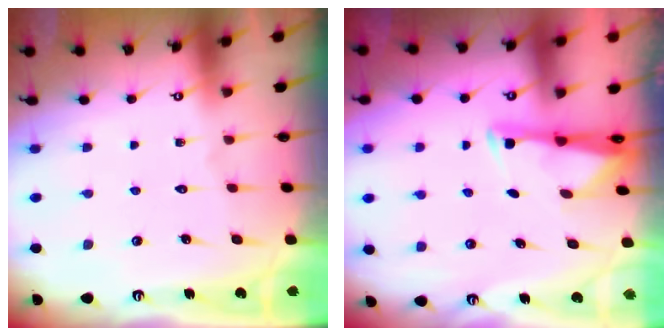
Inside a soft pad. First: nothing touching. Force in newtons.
{"total": 2.9, "press": 2.9, "slide": 0.5}